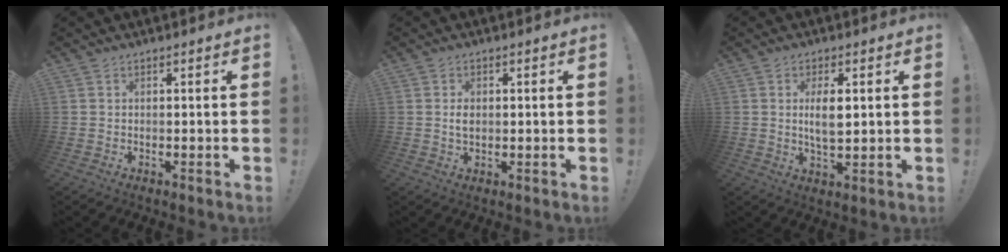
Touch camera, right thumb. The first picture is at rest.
{"total": 2.9, "force": [0.2, 2.0, 2.1], "torque": [-0.026, -0.002, 0.001]}
{"total": 6.5, "force": [1.0, 2.7, 5.8], "torque": [-0.108, -0.006, 0.010]}